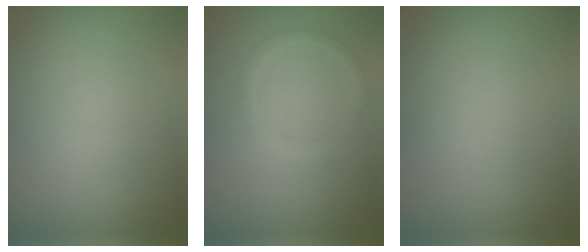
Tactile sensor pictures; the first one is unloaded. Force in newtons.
{"total": 1.2, "press": 1.2, "slide": 0.0}
{"total": 0.0}